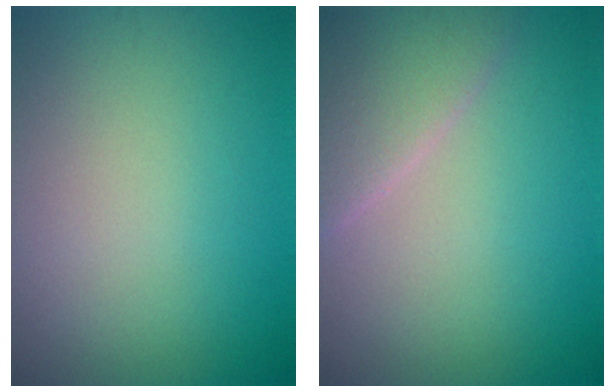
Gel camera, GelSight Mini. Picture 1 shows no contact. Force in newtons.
{"total": 4.1, "press": 4.0, "slide": 0.2}